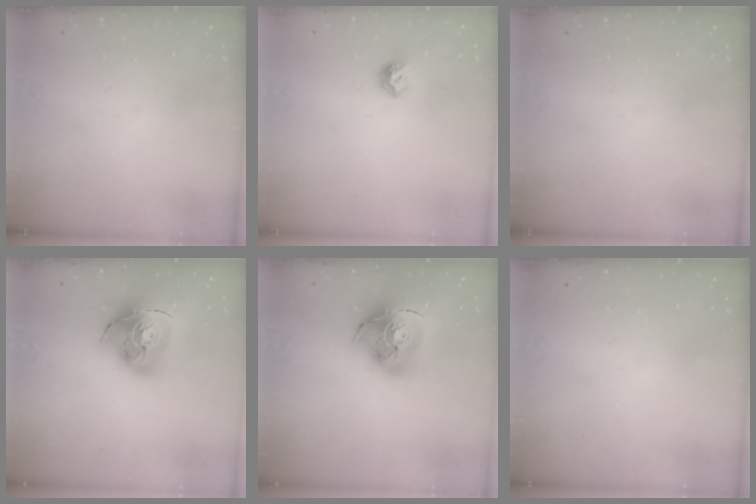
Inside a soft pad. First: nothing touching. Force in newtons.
{"total": 6.5, "press": 6.5, "slide": 0.9}
{"total": 0.0}
{"total": 18.7, "press": 18.6, "slide": 2.1}
{"total": 18.7, "press": 18.6, "slide": 2.1}
{"total": 0.0}